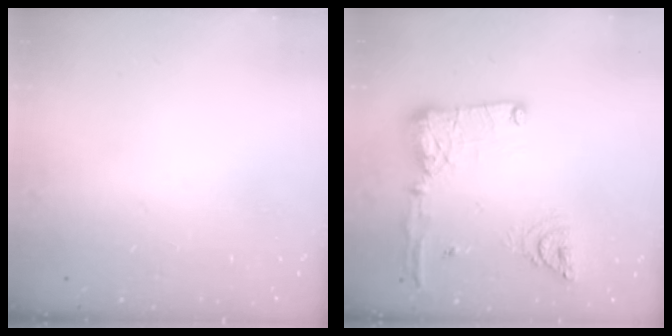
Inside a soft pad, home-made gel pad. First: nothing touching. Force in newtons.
{"total": 16.7, "press": 16.5, "slide": 2.8}